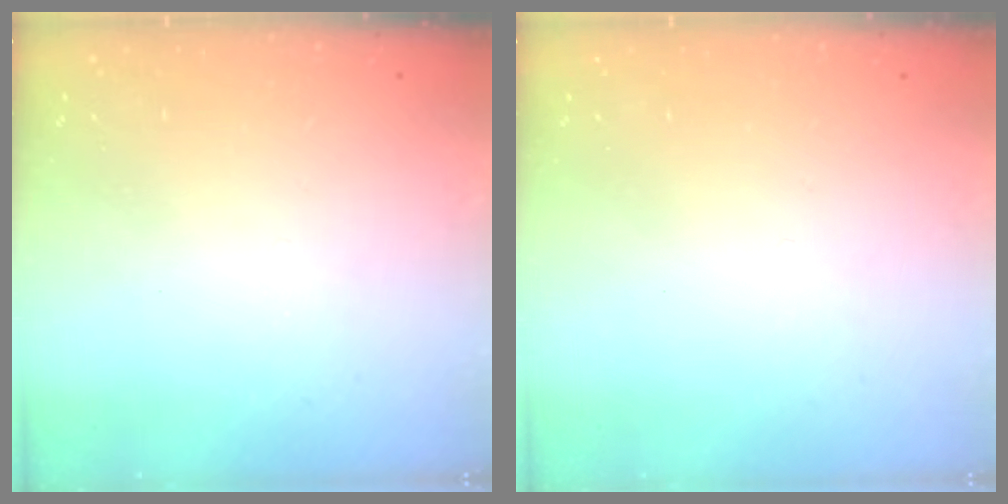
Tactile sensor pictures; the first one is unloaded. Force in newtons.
{"total": 1.6, "press": 1.6, "slide": 0.1}